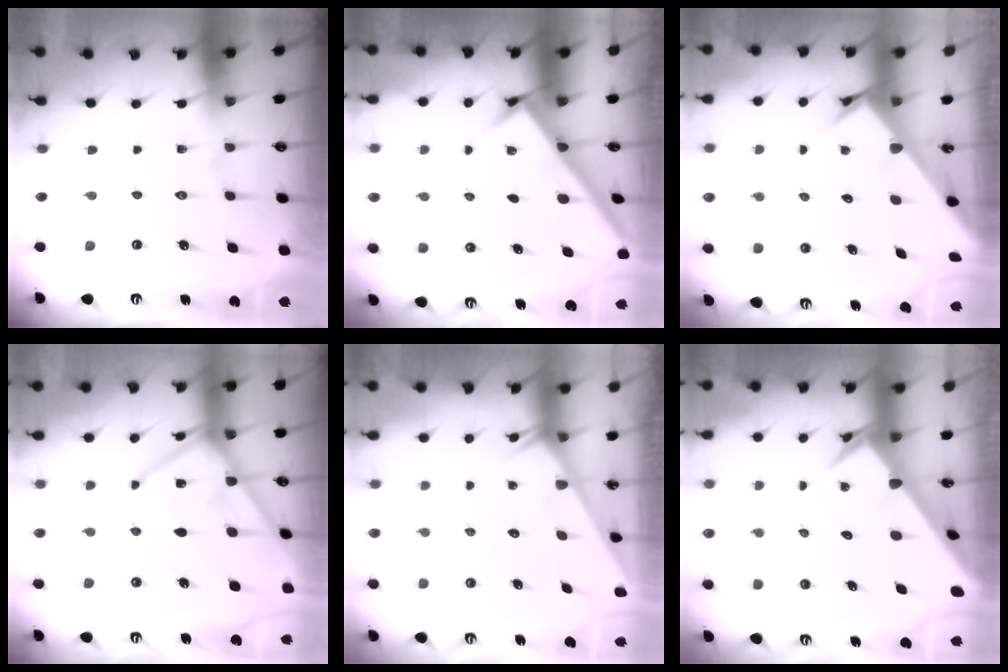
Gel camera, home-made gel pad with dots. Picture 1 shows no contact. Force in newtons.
{"total": 2.5, "press": 2.5, "slide": 0.3}
{"total": 2.6, "press": 2.6, "slide": 0.2}
{"total": 12.1, "press": 12.0, "slide": 1.5}
{"total": 1.5, "press": 1.5, "slide": 0.1}
{"total": 3.7, "press": 3.7, "slide": 0.2}